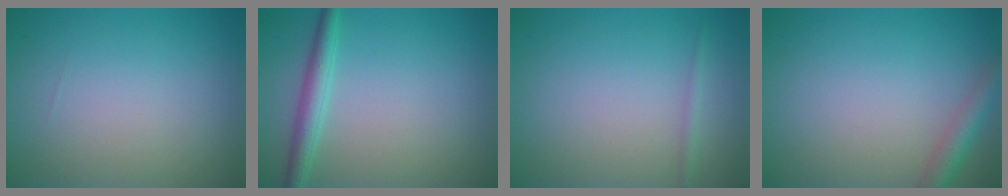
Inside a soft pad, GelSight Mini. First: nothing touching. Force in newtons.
{"total": 2.6, "press": 2.6, "slide": 0.0}
{"total": 0.8, "press": 0.8, "slide": 0.0}
{"total": 2.6, "press": 2.6, "slide": 0.1}